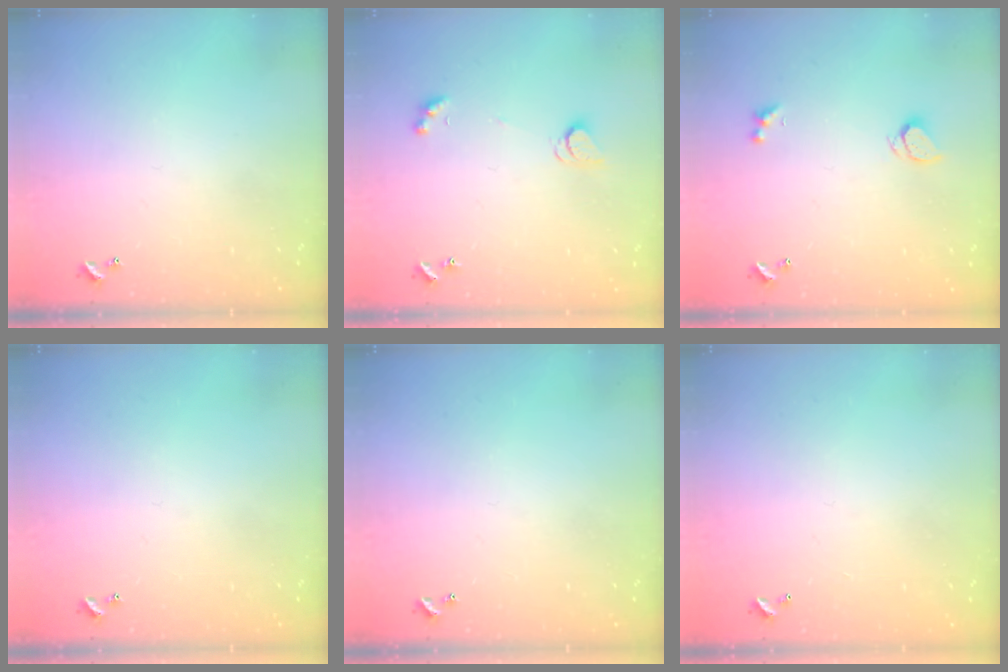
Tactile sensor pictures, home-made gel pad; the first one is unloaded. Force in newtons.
{"total": 2.5, "press": 2.5, "slide": 0.3}
{"total": 2.0, "press": 2.0, "slide": 0.5}
{"total": 0.0}
{"total": 0.0}
{"total": 2.8, "press": 2.8, "slide": 0.1}